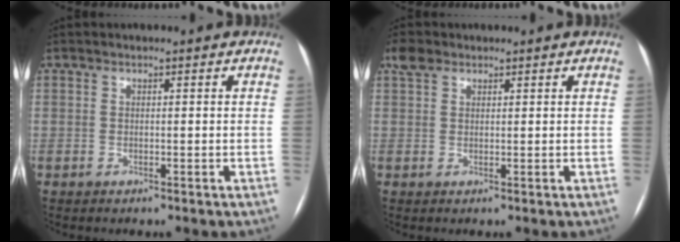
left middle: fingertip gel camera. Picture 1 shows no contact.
{"total": 2.5, "force": [1.7, 1.4, 1.0], "torque": [-0.025, 0.018, 0.036]}